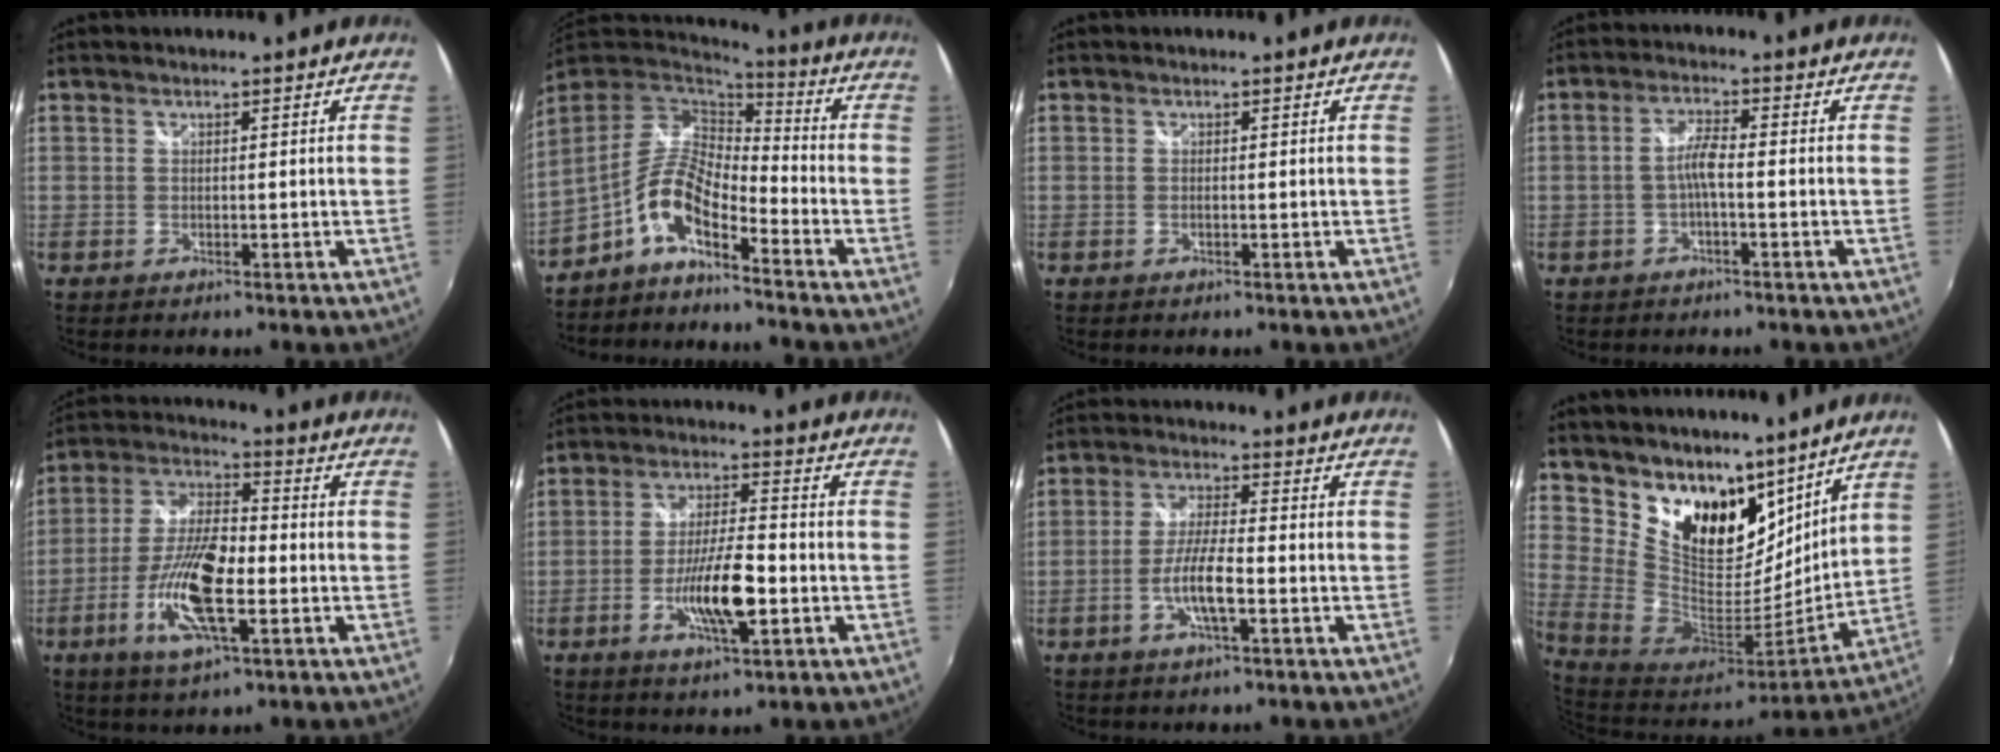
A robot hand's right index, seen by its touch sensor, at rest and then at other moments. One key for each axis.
{"total": 9.2, "fx": -5.8, "fy": 2.7, "fz": 6.5, "tx": -0.140, "ty": 0.018, "tz": -0.121}
{"total": 0.0}
{"total": 3.3, "fx": -1.2, "fy": 0.3, "fz": 3.1, "tx": -0.065, "ty": 0.007, "tz": -0.024}
{"total": 14.4, "fx": -4.6, "fy": 4.7, "fz": 12.8, "tx": -0.267, "ty": -0.008, "tz": -0.088}
{"total": 10.5, "fx": -3.4, "fy": 2.6, "fz": 9.6, "tx": -0.184, "ty": -0.006, "tz": -0.061}
{"total": 6.7, "fx": -2.5, "fy": 1.2, "fz": 6.2, "tx": -0.123, "ty": -0.003, "tz": -0.046}
{"total": 20.1, "fx": 13.5, "fy": 11.7, "fz": 9.3, "tx": -0.213, "ty": -0.003, "tz": 0.251}